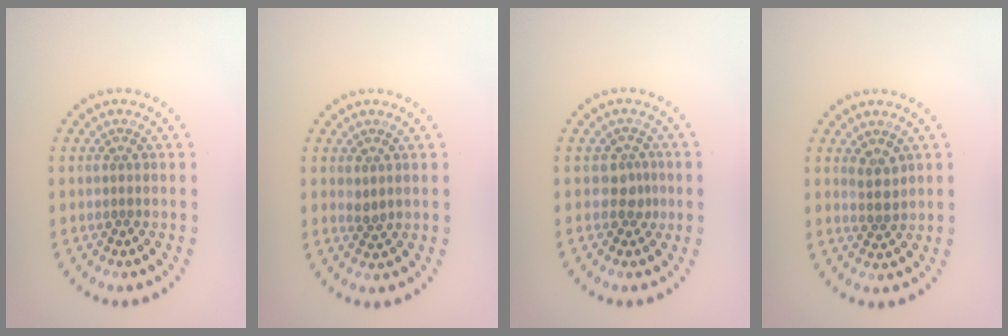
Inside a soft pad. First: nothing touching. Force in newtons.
{"total": 1.0, "press": 0.9, "slide": 0.4}
{"total": 1.7, "press": 1.4, "slide": 1.1}
{"total": 1.7, "press": 1.4, "slide": 1.0}